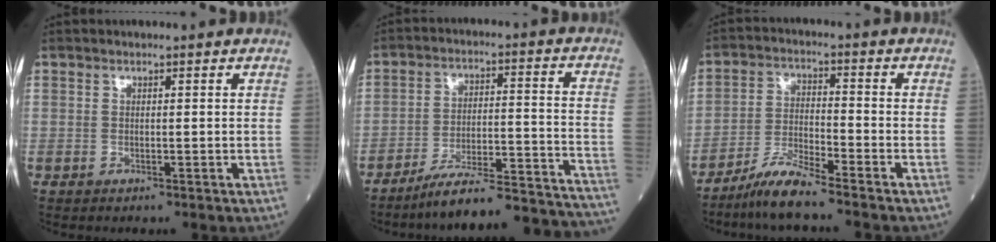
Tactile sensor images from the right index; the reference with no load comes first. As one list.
[{"total": 23.4, "force": [-21.9, 0.4, 8.4], "torque": [-0.065, 0.010, -0.302]}, {"total": 6.2, "force": [-5.4, -0.5, 3.1], "torque": [-0.060, -0.020, -0.108]}]